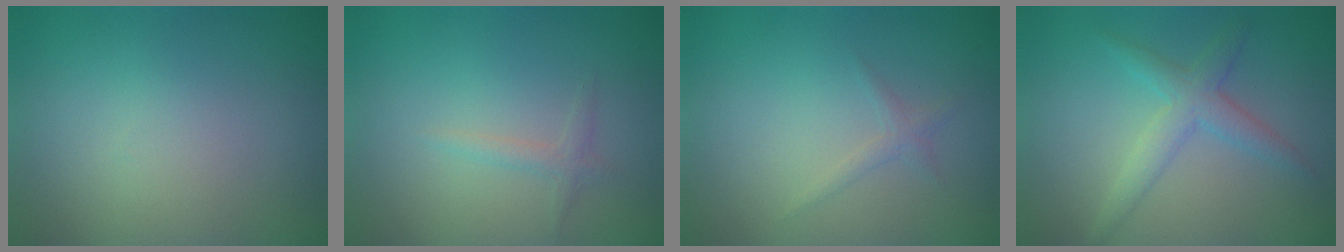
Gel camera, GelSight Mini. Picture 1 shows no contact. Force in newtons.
{"total": 1.0, "press": 1.0, "slide": 0.0}
{"total": 0.9, "press": 0.9, "slide": 0.1}
{"total": 2.9, "press": 2.9, "slide": 0.1}